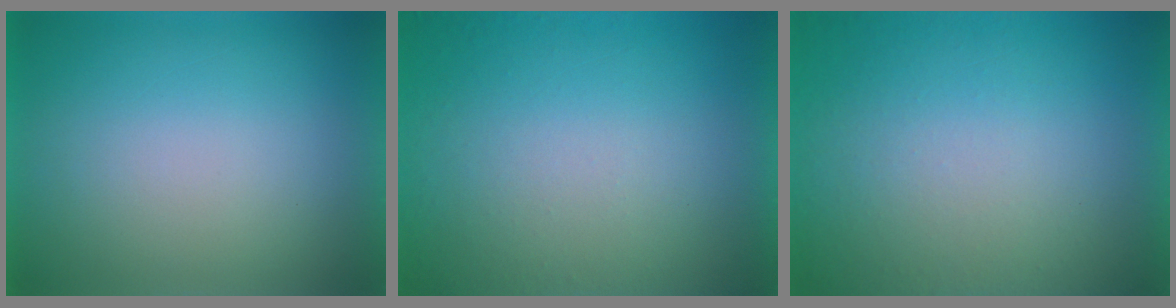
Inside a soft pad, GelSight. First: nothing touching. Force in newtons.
{"total": 4.7}
{"total": 7.1}